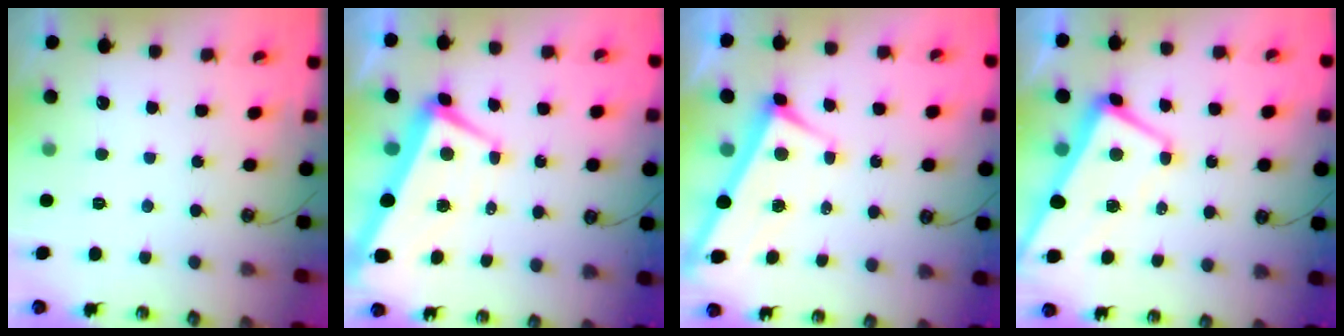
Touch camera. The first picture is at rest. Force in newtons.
{"total": 2.0, "press": 1.6, "slide": 1.2}
{"total": 3.2, "press": 3.1, "slide": 0.7}
{"total": 0.8, "press": 0.2, "slide": 0.8}